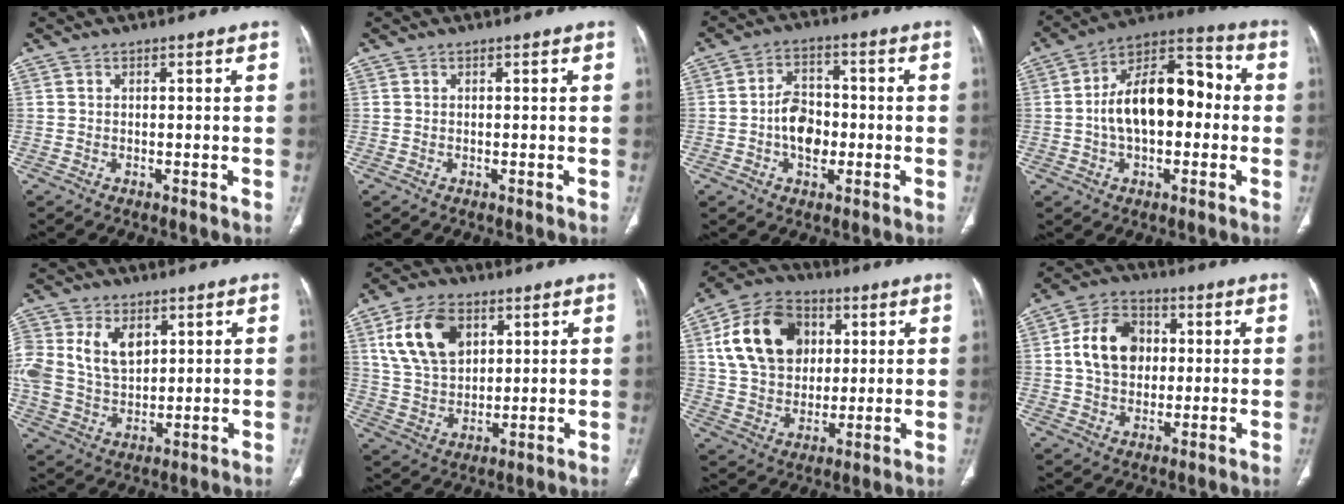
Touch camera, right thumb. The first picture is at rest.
{"total": 0.0}
{"total": 8.0, "force": [-1.4, 5.6, 5.5], "torque": [-0.069, 0.017, -0.029]}
{"total": 17.2, "force": [-0.3, 9.9, 14.0], "torque": [-0.209, 0.044, -0.014]}
{"total": 14.5, "force": [4.3, 10.1, 9.6], "torque": [-0.197, -0.007, 0.092]}
{"total": 13.7, "force": [5.4, 8.9, 8.8], "torque": [-0.143, -0.013, 0.108]}
{"total": 17.7, "force": [4.9, 13.4, 10.5], "torque": [-0.169, 0.005, 0.087]}
{"total": 11.8, "force": [1.5, 9.0, 7.4], "torque": [-0.105, 0.010, 0.020]}